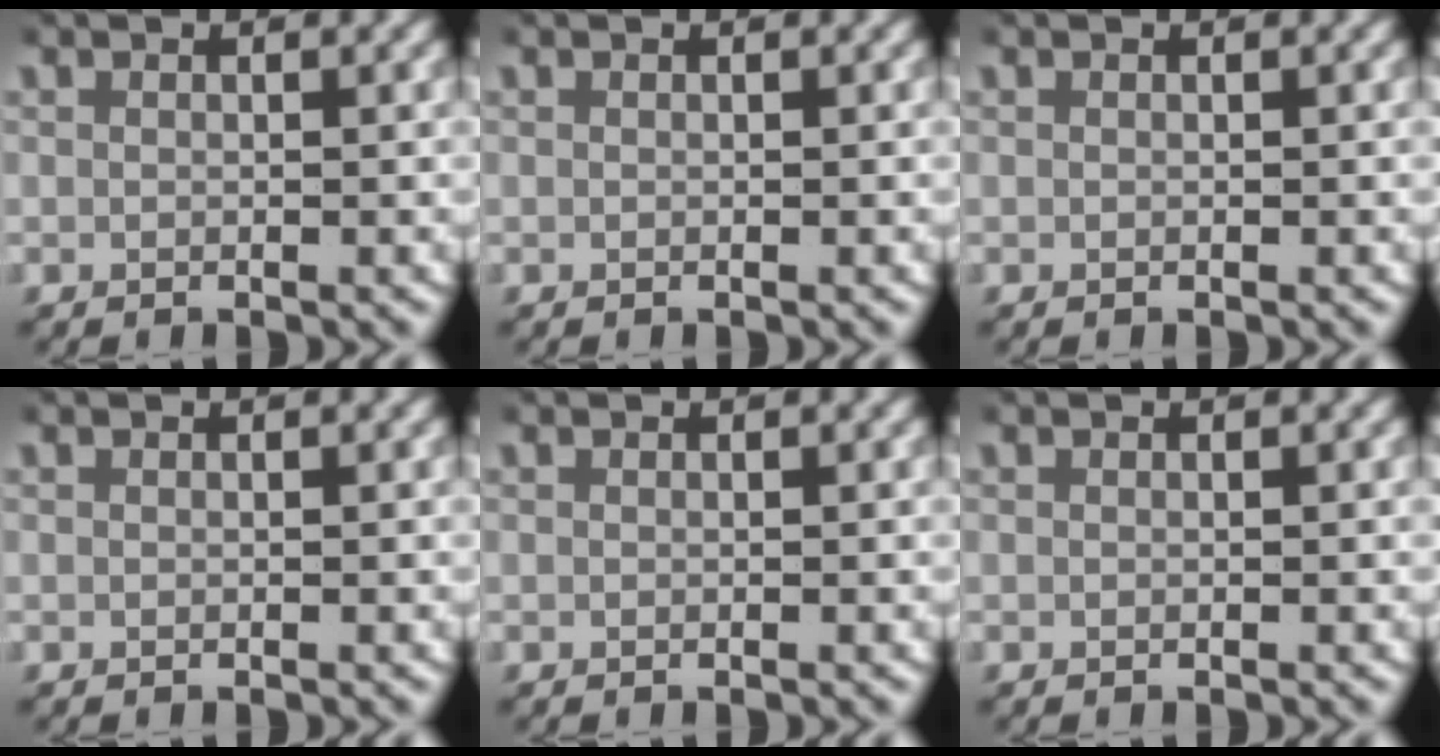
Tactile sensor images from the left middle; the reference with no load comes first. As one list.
[{"total": 0.0}, {"total": 0.0}, {"total": 0.0}, {"total": 0.0}, {"total": 0.0}]